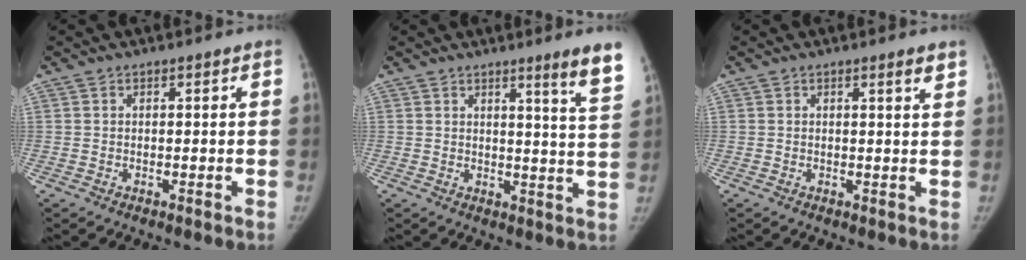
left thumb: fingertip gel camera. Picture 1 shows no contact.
{"total": 7.6, "force": [5.1, -0.6, 5.5], "torque": [-0.066, -0.041, 0.059]}
{"total": 2.0, "force": [1.4, 0.2, 1.5], "torque": [-0.018, -0.009, 0.018]}